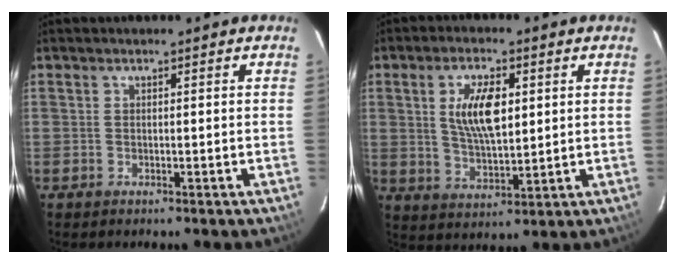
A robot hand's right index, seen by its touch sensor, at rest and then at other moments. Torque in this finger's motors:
{"motor_torque": [0.34, 0.10, 0.25, 0.11]}